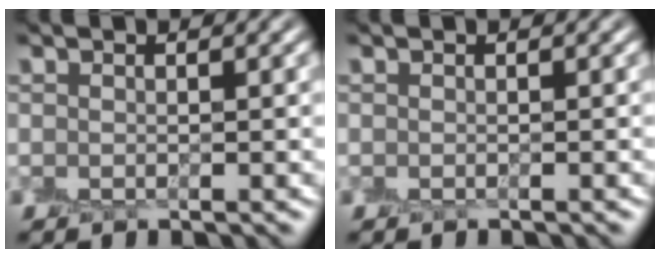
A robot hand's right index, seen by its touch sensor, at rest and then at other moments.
{"total": 0.0}